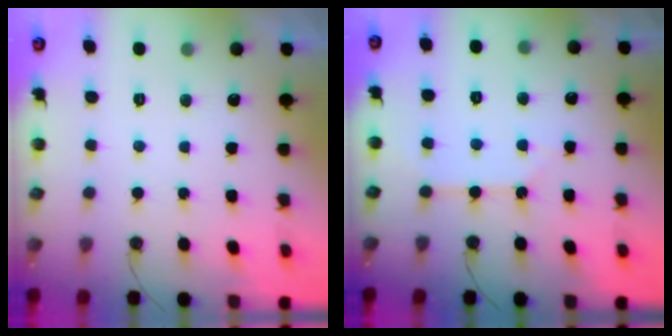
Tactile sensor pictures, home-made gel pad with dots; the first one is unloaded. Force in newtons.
{"total": 2.6, "press": 2.5, "slide": 0.3}